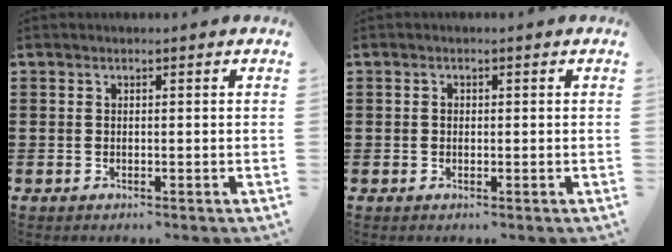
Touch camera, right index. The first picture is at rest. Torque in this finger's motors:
{"motor_torque": [0.33, 0.41, 0.10, 0.03]}